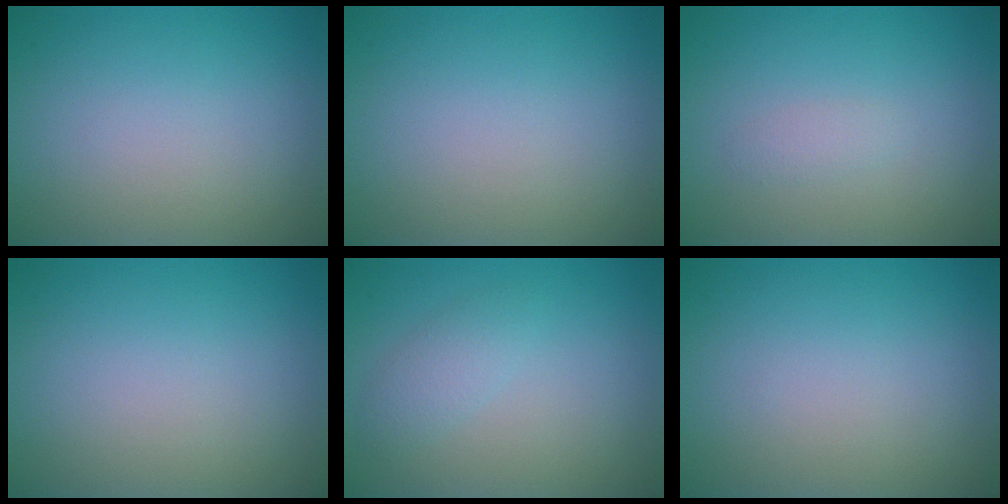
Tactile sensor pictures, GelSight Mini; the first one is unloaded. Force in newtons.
{"total": 0.0}
{"total": 0.8, "press": 0.8, "slide": 0.1}
{"total": 0.0}
{"total": 1.6, "press": 1.6, "slide": 0.0}
{"total": 0.0}